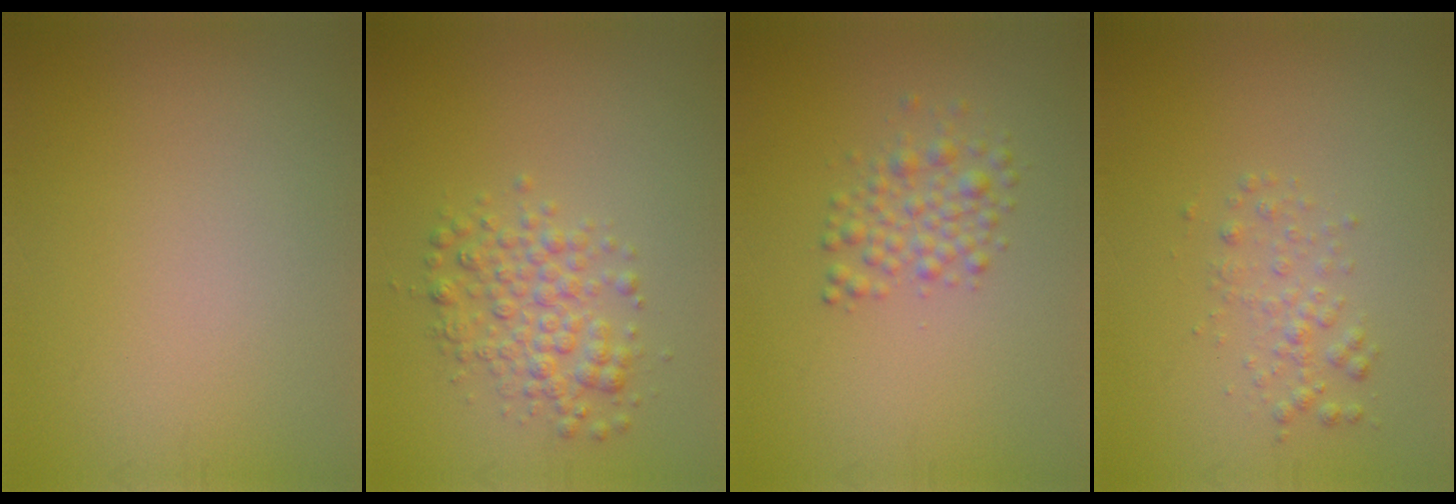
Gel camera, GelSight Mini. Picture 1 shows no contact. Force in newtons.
{"total": 3.2, "press": 3.2, "slide": 0.1}
{"total": 2.4, "press": 2.4, "slide": 0.1}
{"total": 1.5, "press": 1.5, "slide": 0.0}